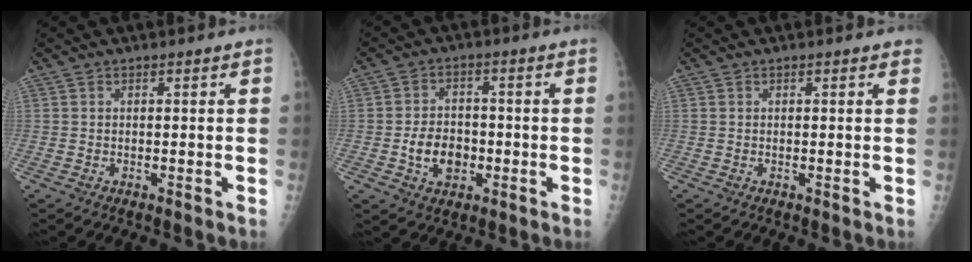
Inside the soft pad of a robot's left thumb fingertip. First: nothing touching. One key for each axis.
{"total": 7.1, "fx": -1.9, "fy": 5.4, "fz": 4.2, "tx": -0.046, "ty": 0.012, "tz": -0.030}
{"total": 0.7, "fx": 0.6, "fy": 0.2, "fz": 0.3, "tx": 0.000, "ty": 0.000, "tz": 0.003}